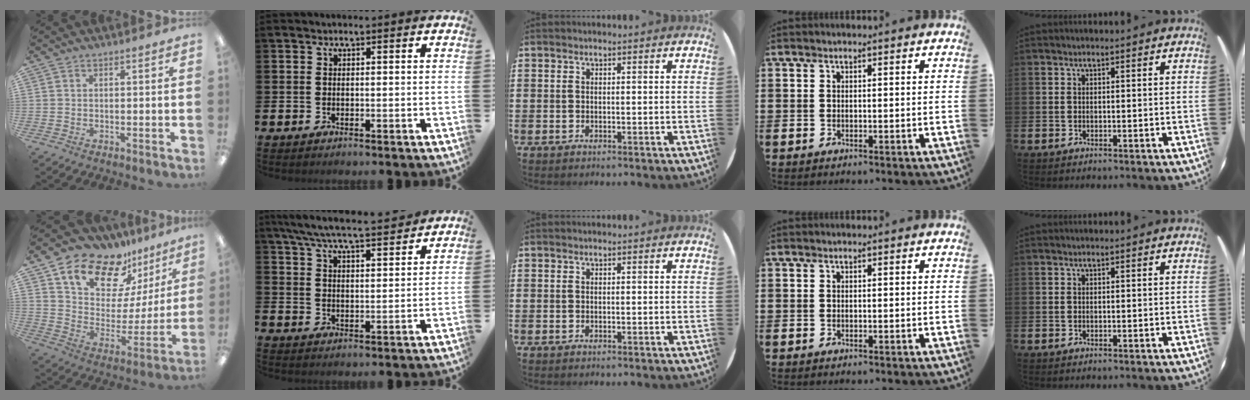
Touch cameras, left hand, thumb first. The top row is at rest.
{"thumb": {"total": 16.2, "force": [13.2, 7.9, 4.9], "torque": [-0.111, -0.106, 0.239]}, "index": {"total": 7.2, "force": [6.7, 0.5, 2.5], "torque": [-0.072, -0.039, 0.119]}}